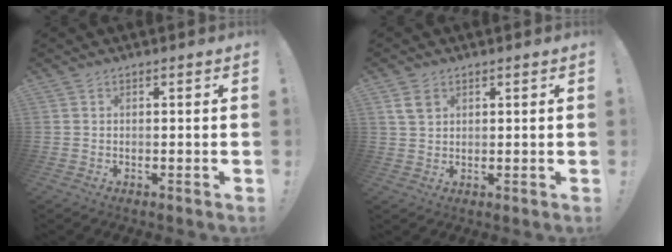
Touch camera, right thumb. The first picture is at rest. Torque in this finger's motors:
{"motor_torque": [-0.15, 0.16, 0.06, -0.06, 0.00]}